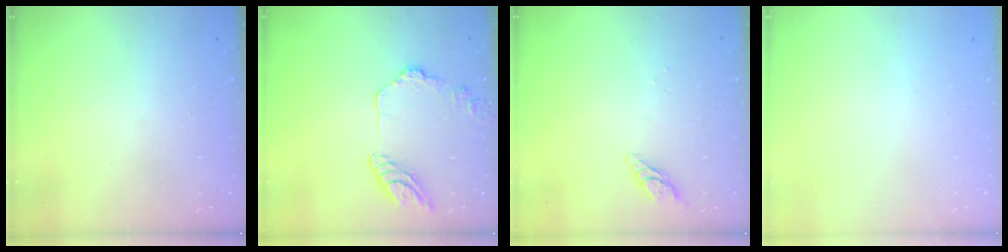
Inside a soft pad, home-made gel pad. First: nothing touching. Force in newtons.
{"total": 13.1, "press": 13.1, "slide": 1.3}
{"total": 5.0, "press": 5.0, "slide": 0.4}
{"total": 0.0}